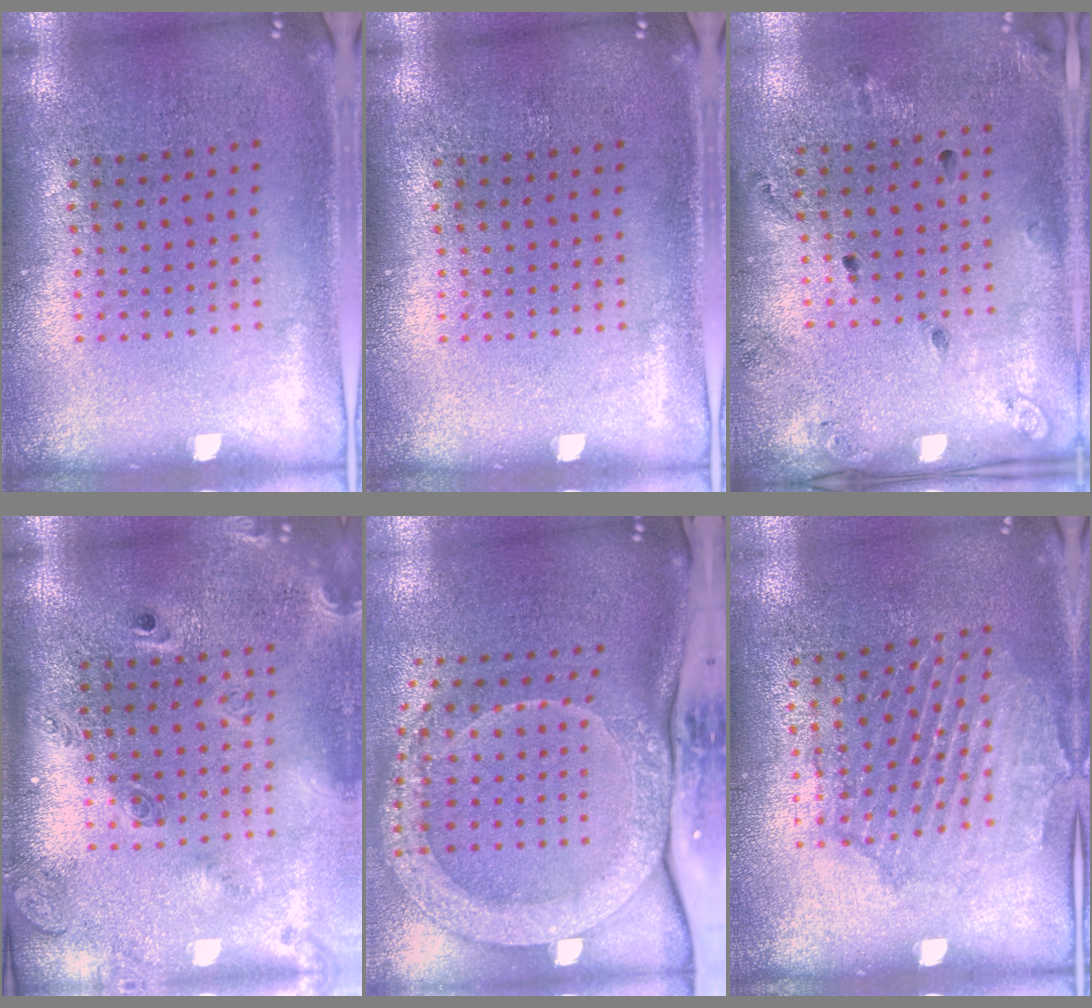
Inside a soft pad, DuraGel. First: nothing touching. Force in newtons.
{"total": 0.0}
{"total": 1.8, "press": 1.2, "slide": 1.4}
{"total": 2.6, "press": 1.9, "slide": 1.8}
{"total": 3.0, "press": 2.3, "slide": 1.9}
{"total": 1.6, "press": 1.6, "slide": 0.3}